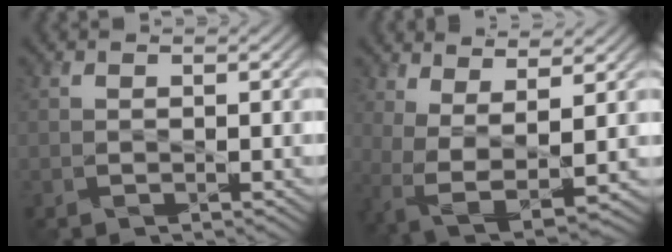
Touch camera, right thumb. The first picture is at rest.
{"total": 6.0, "force": [1.7, 1.9, 5.4], "torque": [-0.124, -0.009, 0.037]}